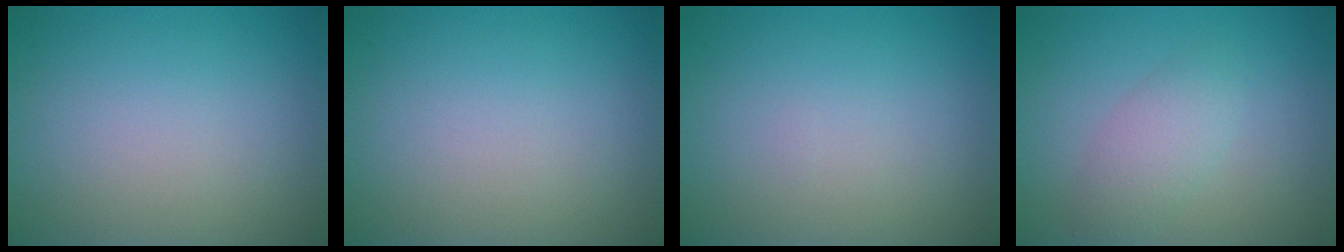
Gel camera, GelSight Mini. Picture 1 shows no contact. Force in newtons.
{"total": 0.0}
{"total": 0.0}
{"total": 2.4, "press": 2.4, "slide": 0.1}